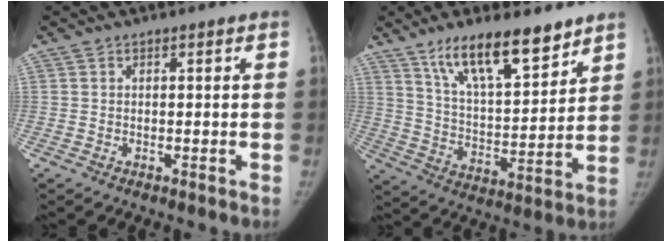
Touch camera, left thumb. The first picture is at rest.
{"total": 16.0, "force": [11.1, 5.1, 10.3], "torque": [-0.145, -0.063, 0.201]}